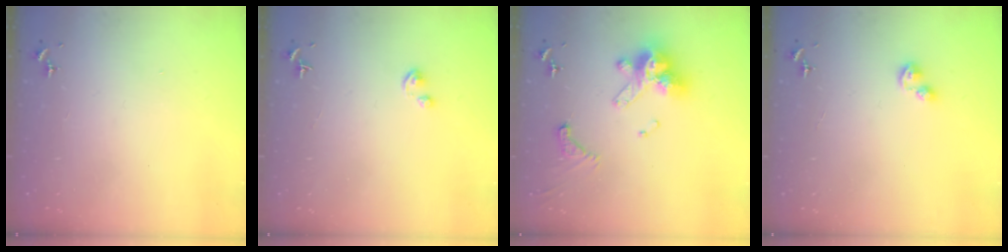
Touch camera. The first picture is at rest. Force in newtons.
{"total": 1.9, "press": 1.9, "slide": 0.2}
{"total": 14.1, "press": 14.0, "slide": 1.4}
{"total": 2.7, "press": 2.7, "slide": 0.3}